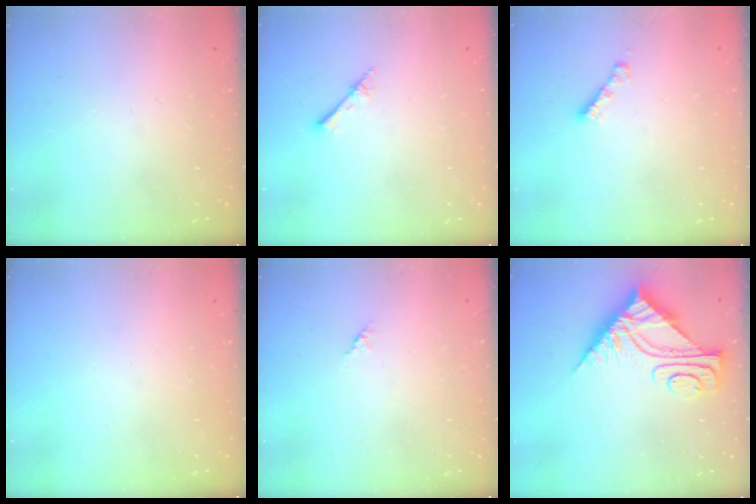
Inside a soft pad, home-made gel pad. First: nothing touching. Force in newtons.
{"total": 2.6, "press": 2.6, "slide": 0.3}
{"total": 2.7, "press": 2.7, "slide": 0.3}
{"total": 0.0}
{"total": 1.2, "press": 1.2, "slide": 0.3}
{"total": 11.3, "press": 11.2, "slide": 1.2}